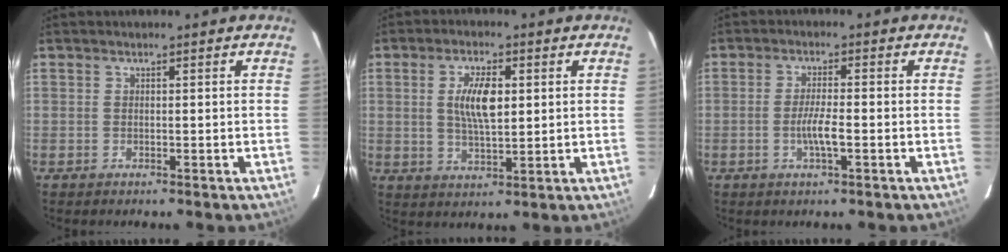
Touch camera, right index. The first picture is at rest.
{"total": 7.4, "force": [1.4, 3.0, 6.6], "torque": [-0.124, 0.003, 0.029]}
{"total": 4.2, "force": [-1.4, 0.4, 3.9], "torque": [-0.075, -0.003, -0.025]}